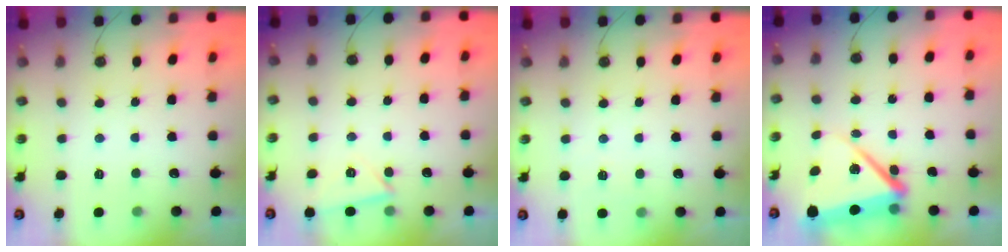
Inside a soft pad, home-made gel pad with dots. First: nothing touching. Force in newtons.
{"total": 4.2, "press": 3.5, "slide": 2.3}
{"total": 3.3, "press": 2.1, "slide": 2.5}
{"total": 12.6, "press": 12.6, "slide": 1.0}